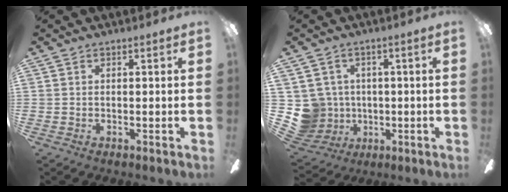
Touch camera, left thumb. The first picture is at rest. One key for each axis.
{"total": 8.3, "fx": -0.1, "fy": 8.2, "fz": 1.1, "tx": -0.065, "ty": 0.000, "tz": 0.009}